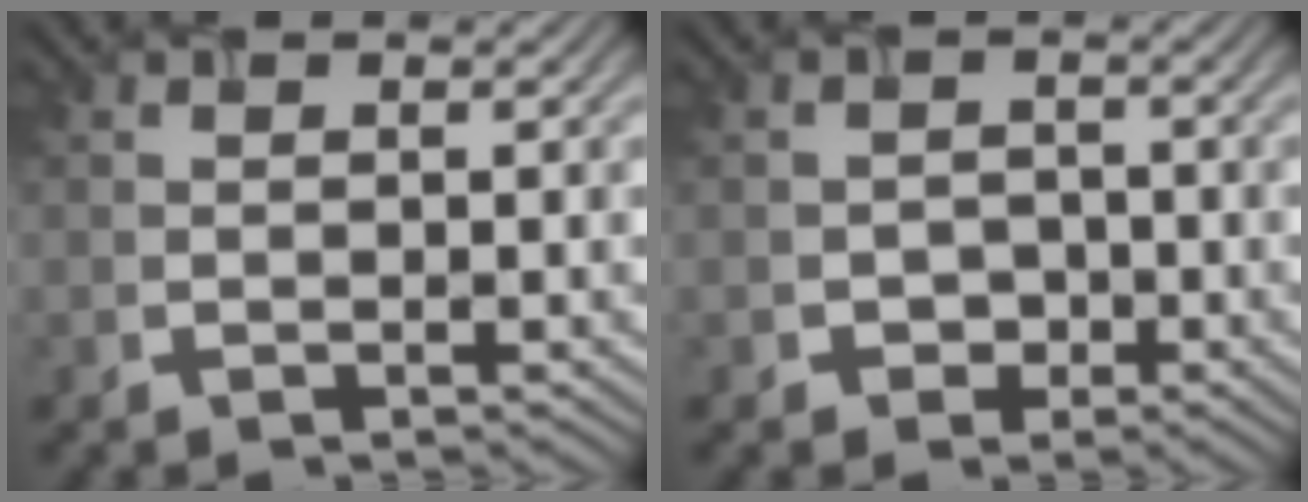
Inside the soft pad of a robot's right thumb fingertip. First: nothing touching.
{"total": 2.0, "force": [-1.2, 1.6, 0.0], "torque": [0.003, -0.005, -0.025]}